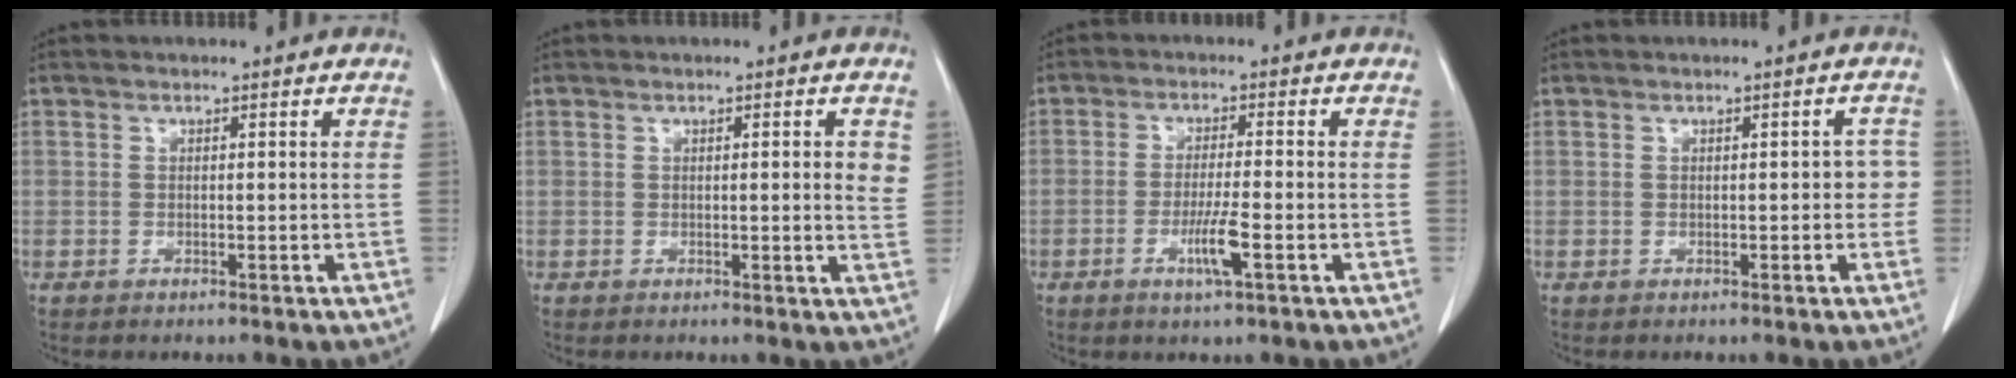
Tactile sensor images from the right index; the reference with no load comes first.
{"total": 2.5, "force": [0.7, 0.3, 2.4], "torque": [-0.026, -0.002, 0.005]}
{"total": 4.8, "force": [-1.9, 0.0, 4.4], "torque": [-0.083, -0.009, -0.036]}
{"total": 2.2, "force": [-0.2, 1.3, 1.7], "torque": [-0.007, 0.018, -0.003]}